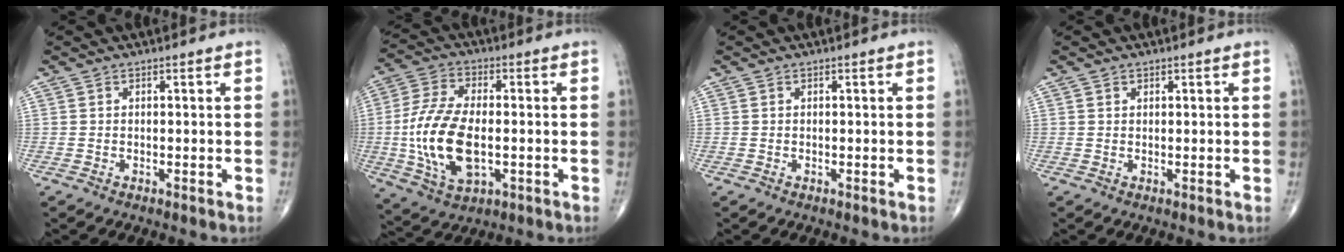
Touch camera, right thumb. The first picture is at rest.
{"total": 16.0, "force": [-1.9, 8.3, 13.6], "torque": [-0.278, 0.002, -0.030]}
{"total": 0.0}
{"total": 0.7, "force": [0.5, 0.5, 0.1], "torque": [0.006, -0.003, 0.005]}